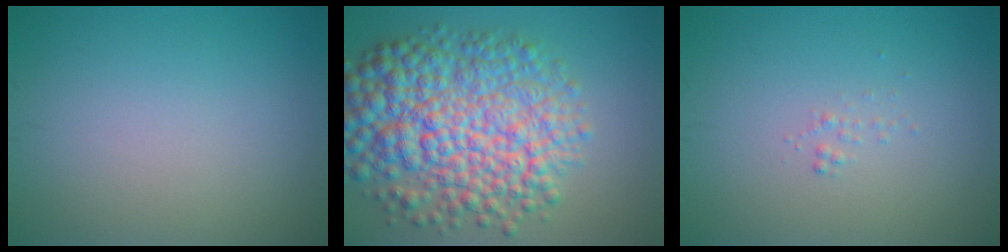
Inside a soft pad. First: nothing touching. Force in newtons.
{"total": 10.7, "press": 10.7, "slide": 0.2}
{"total": 0.5, "press": 0.5, "slide": 0.0}